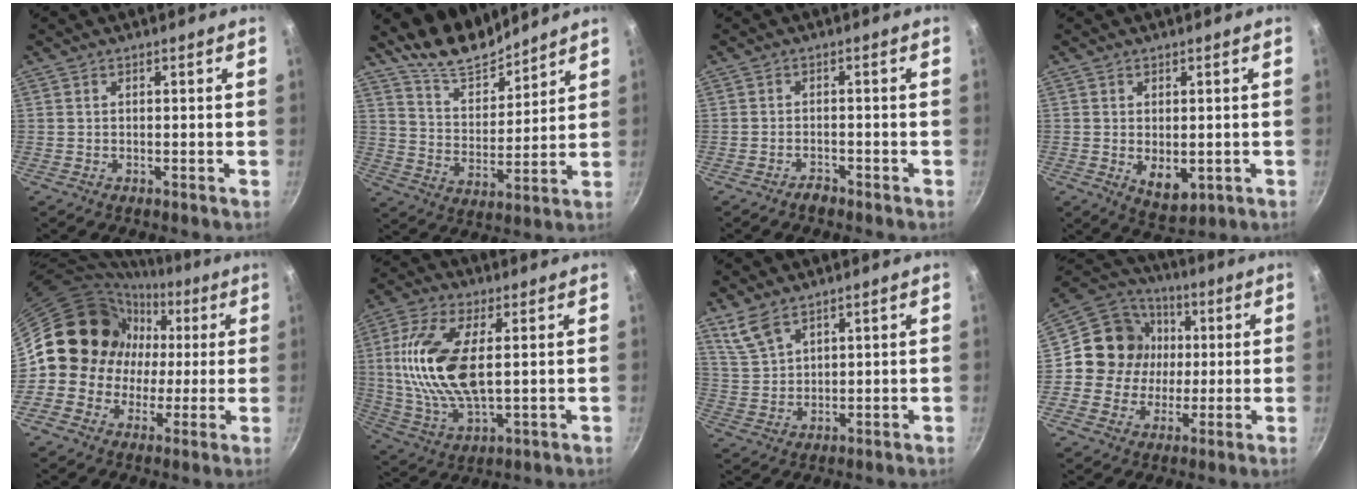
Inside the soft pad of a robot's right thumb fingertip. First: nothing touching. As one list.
[{"total": 10.5, "force": [9.7, 3.1, 2.5], "torque": [-0.020, -0.081, 0.178]}, {"total": 1.8, "force": [-1.6, 0.7, 0.5], "torque": [-0.004, 0.020, -0.021]}, {"total": 5.7, "force": [-0.6, 3.6, 4.4], "torque": [-0.057, -0.012, 0.003]}, {"total": 13.7, "force": [1.1, 13.0, 4.4], "torque": [-0.014, 0.021, 0.006]}, {"total": 16.6, "force": [2.4, 7.5, 14.6], "torque": [-0.294, -0.003, 0.047]}, {"total": 5.8, "force": [4.3, 2.5, 2.9], "torque": [-0.055, -0.012, 0.100]}, {"total": 14.0, "force": [1.1, 12.9, 5.1], "torque": [-0.056, 0.021, 0.006]}]